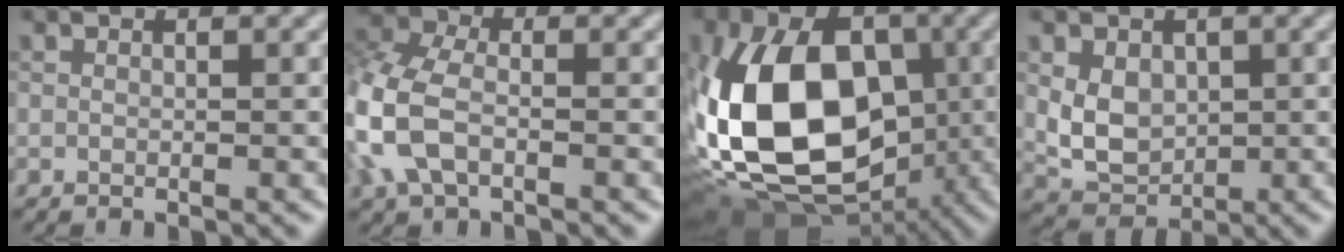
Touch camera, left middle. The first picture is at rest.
{"total": 6.8, "force": [-2.0, 4.3, 5.0], "torque": [-0.138, -0.002, -0.051]}
{"total": 17.2, "force": [-1.9, 11.6, 12.5], "torque": [-0.259, -0.007, -0.039]}
{"total": 4.2, "force": [0.4, 3.2, 2.7], "torque": [-0.052, -0.006, 0.012]}